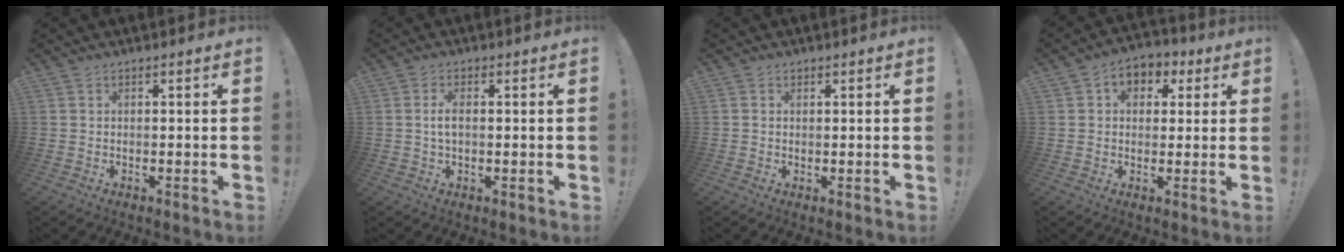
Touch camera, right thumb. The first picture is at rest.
{"total": 3.4, "force": [0.2, 1.7, 2.9], "torque": [-0.049, 0.005, 0.002]}
{"total": 0.9, "force": [0.6, 0.7, 0.1], "torque": [0.005, 0.000, 0.010]}
{"total": 6.7, "force": [1.7, 5.6, 3.3], "torque": [-0.033, -0.002, 0.033]}